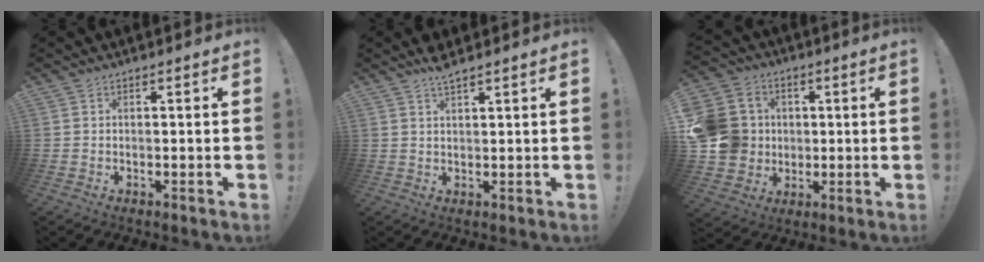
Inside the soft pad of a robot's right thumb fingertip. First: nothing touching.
{"total": 3.3, "force": [2.9, 0.2, 1.7], "torque": [-0.022, -0.019, 0.048]}
{"total": 15.2, "force": [0.8, 14.0, 5.9], "torque": [-0.102, 0.008, 0.029]}